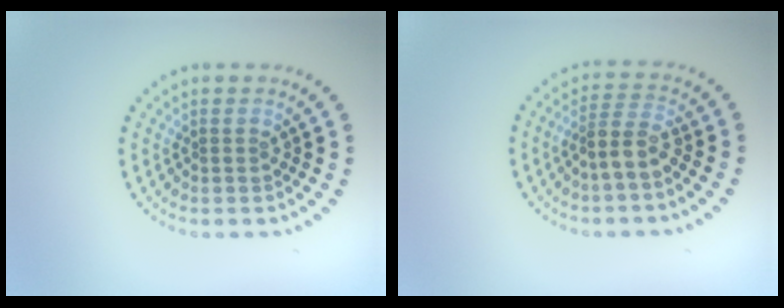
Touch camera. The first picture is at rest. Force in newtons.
{"total": 2.5, "press": 2.0, "slide": 1.5}